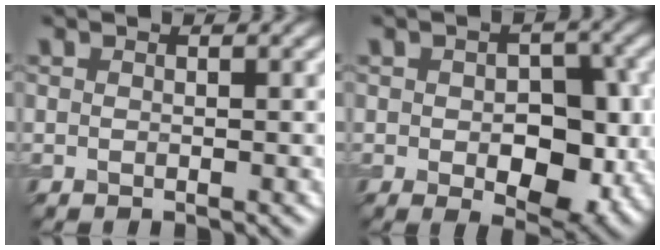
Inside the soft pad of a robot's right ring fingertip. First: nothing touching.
{"total": 6.5, "force": [-0.7, 3.7, 5.2], "torque": [-0.075, -0.005, -0.001]}